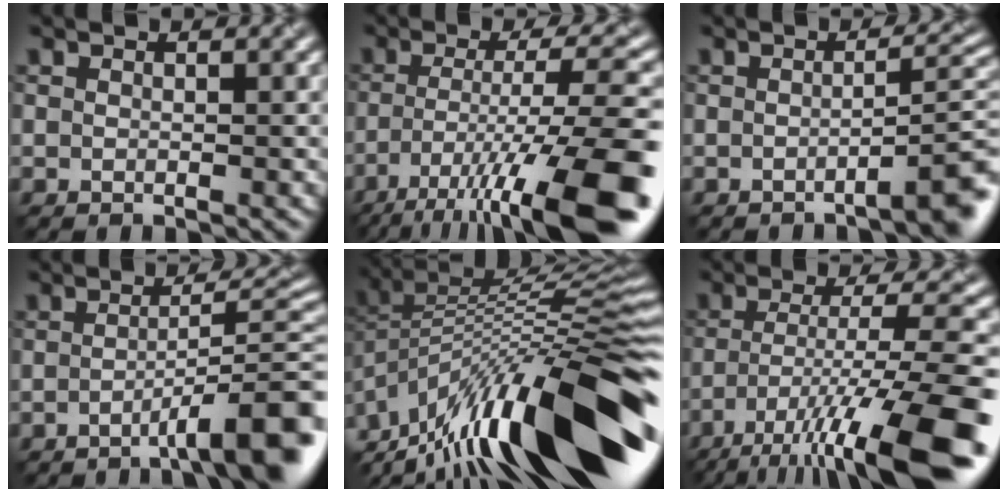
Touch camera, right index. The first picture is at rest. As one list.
[{"total": 14.0, "force": [-7.7, 3.0, 11.3], "torque": [-0.190, 0.003, -0.113]}, {"total": 4.8, "force": [-2.3, 0.6, 4.2], "torque": [-0.041, 0.017, -0.037]}, {"total": 7.8, "force": [-3.7, 0.9, 6.8], "torque": [-0.079, 0.023, -0.059]}, {"total": 15.7, "force": [-7.1, 5.1, 13.1], "torque": [-0.209, 0.031, -0.133]}, {"total": 14.0, "force": [-8.3, 2.9, 10.9], "torque": [-0.190, 0.005, -0.123]}]